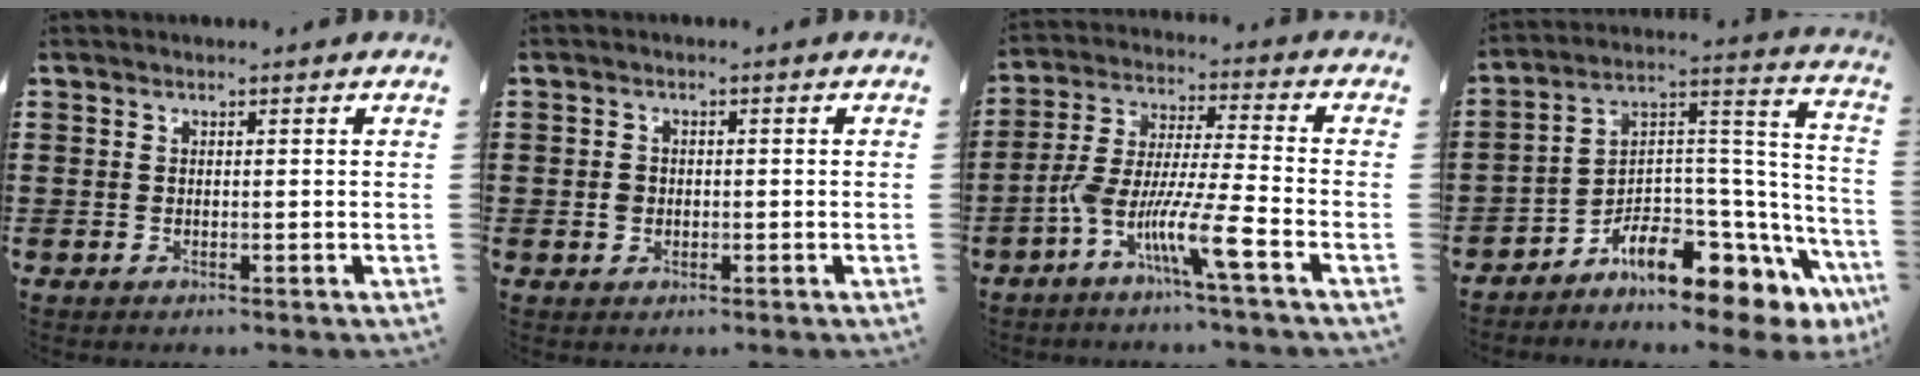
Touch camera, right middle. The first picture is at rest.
{"total": 1.5, "force": [-0.3, 1.3, 0.6], "torque": [-0.014, 0.006, -0.007]}
{"total": 10.3, "force": [-6.4, 0.6, 8.1], "torque": [-0.173, -0.010, -0.128]}
{"total": 8.2, "force": [-6.5, 2.8, 4.2], "torque": [-0.084, -0.015, -0.129]}